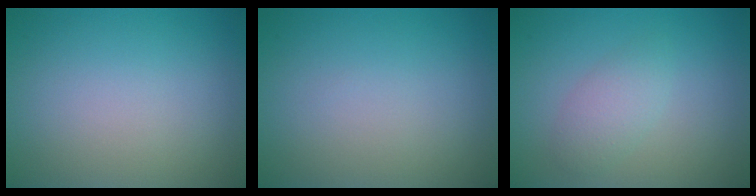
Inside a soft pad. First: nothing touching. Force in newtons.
{"total": 0.0}
{"total": 2.1, "press": 2.1, "slide": 0.1}